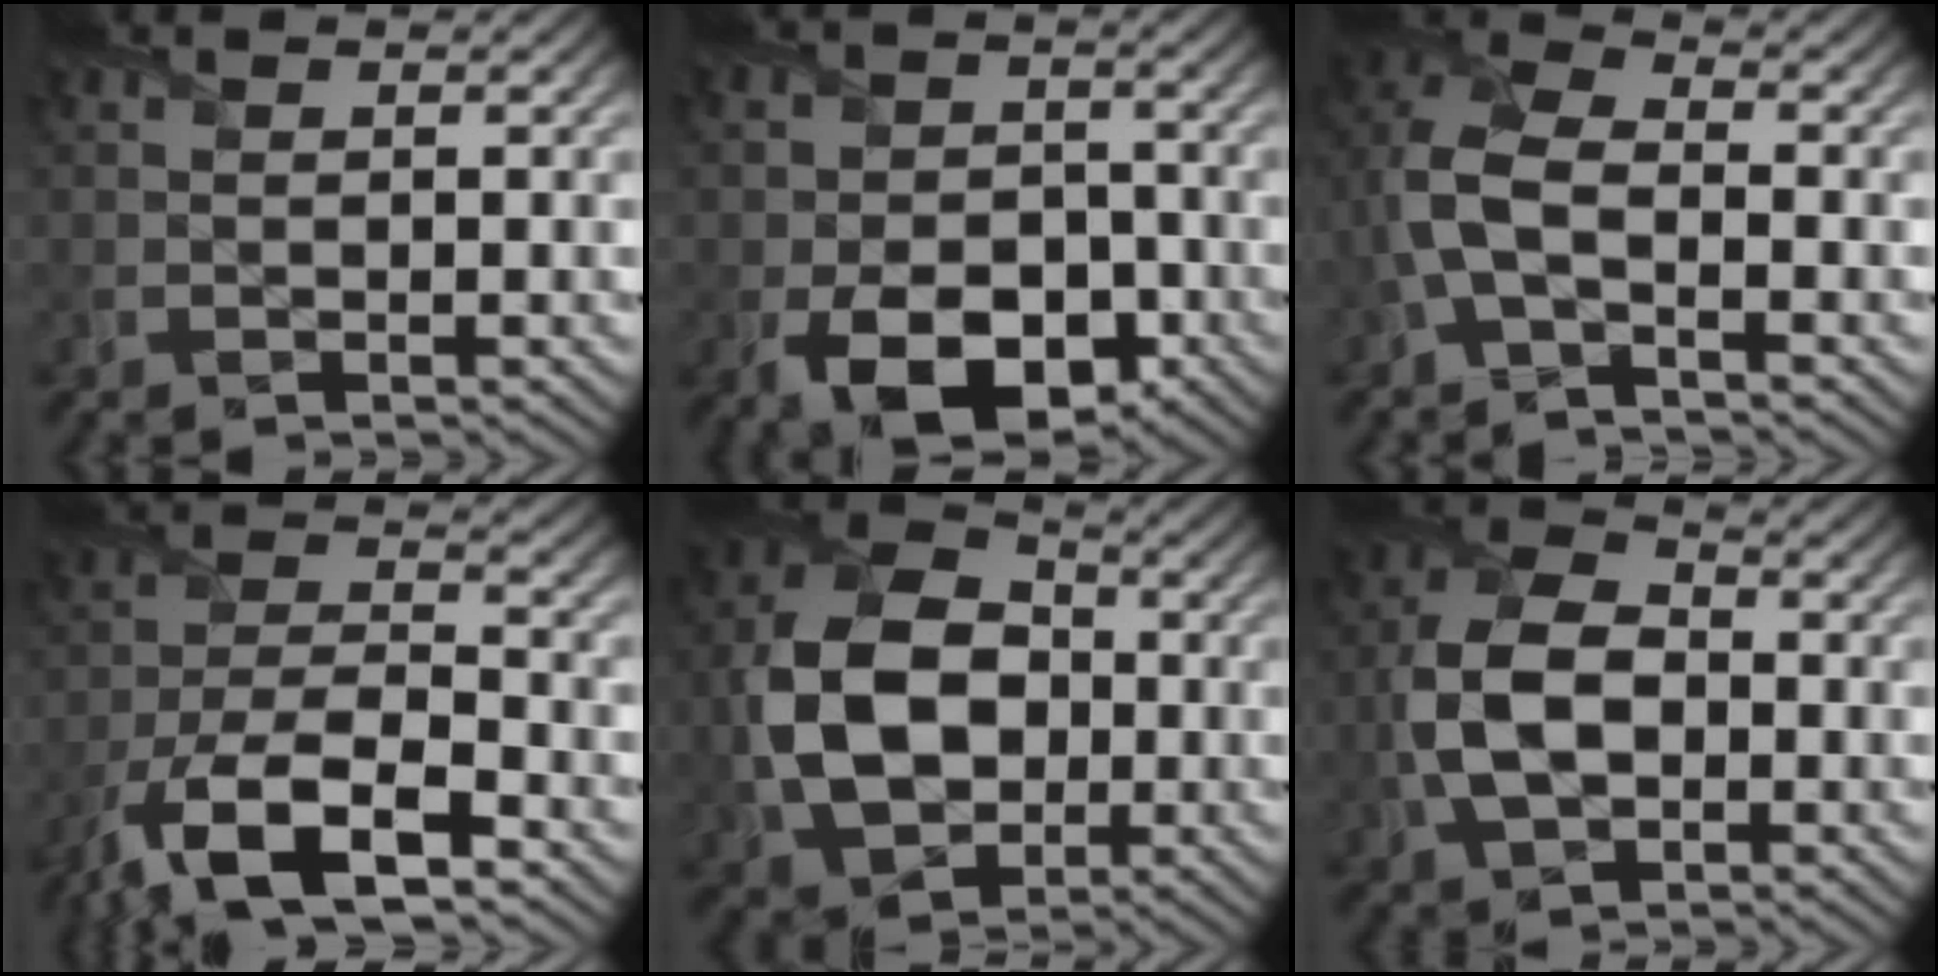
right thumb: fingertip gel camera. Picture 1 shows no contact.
{"total": 10.1, "force": [-4.1, 6.5, 6.5], "torque": [-0.124, -0.027, -0.062]}
{"total": 7.0, "force": [-1.9, 3.7, 5.6], "torque": [-0.143, 0.009, -0.051]}
{"total": 12.6, "force": [-7.8, 4.5, 8.8], "torque": [-0.180, -0.009, -0.165]}
{"total": 13.3, "force": [-1.6, 9.7, 9.0], "torque": [-0.205, -0.003, -0.033]}
{"total": 9.4, "force": [-1.6, 5.9, 7.1], "torque": [-0.167, 0.001, -0.036]}